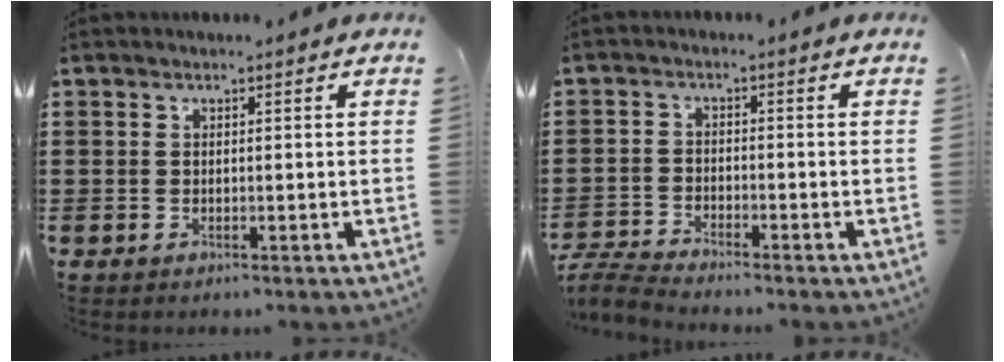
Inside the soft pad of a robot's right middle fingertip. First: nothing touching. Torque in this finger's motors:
{"motor_torque": [0.81, -0.33, 0.02, 0.00]}